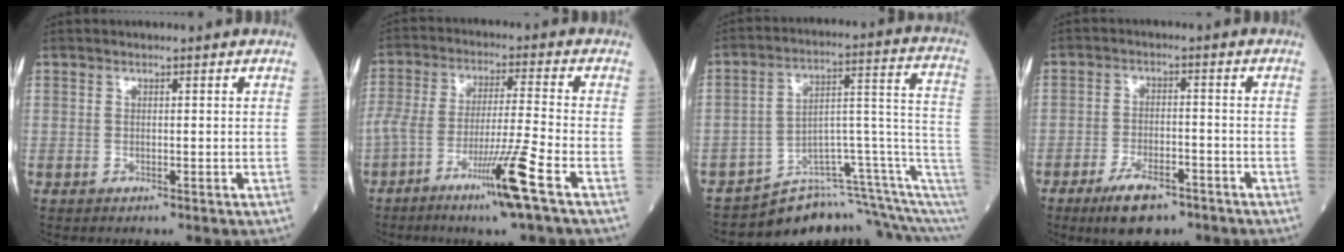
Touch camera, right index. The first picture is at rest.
{"total": 10.5, "force": [-5.8, -1.4, 8.7], "torque": [-0.171, -0.013, -0.109]}
{"total": 11.9, "force": [-9.4, 1.8, 7.0], "torque": [-0.075, 0.100, -0.137]}
{"total": 7.1, "force": [-4.9, 2.5, 4.5], "torque": [-0.087, -0.005, -0.081]}